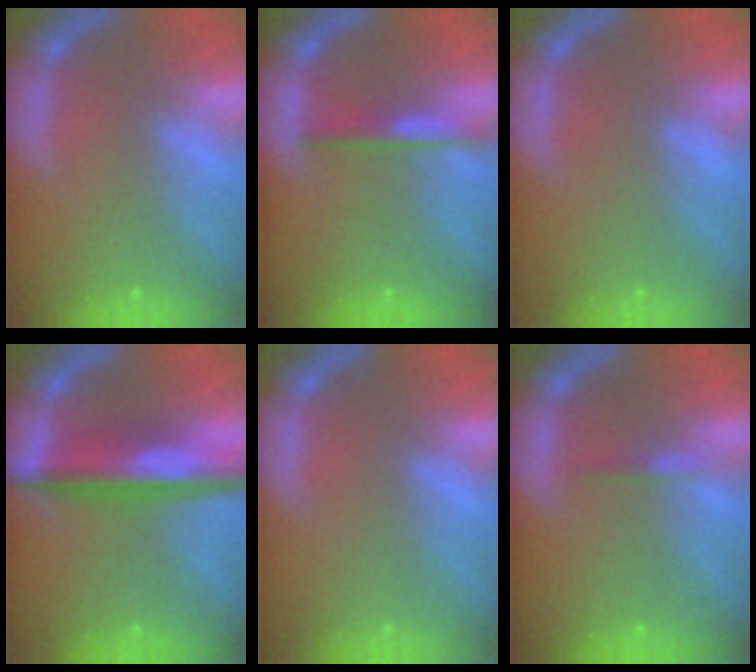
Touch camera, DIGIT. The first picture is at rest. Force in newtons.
{"total": 2.4}
{"total": 0.0}
{"total": 6.5}
{"total": 0.0}
{"total": 0.9}